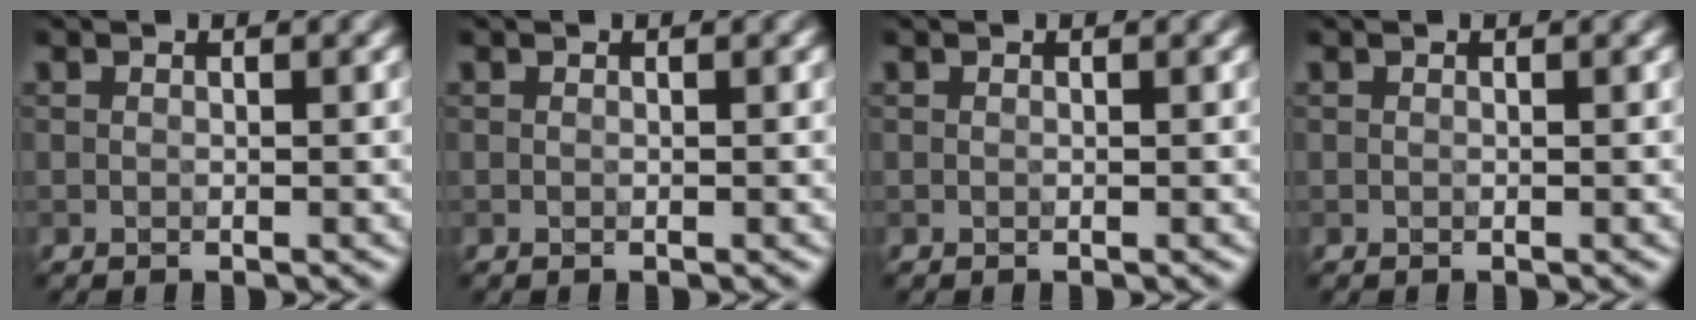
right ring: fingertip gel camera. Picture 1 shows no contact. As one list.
[{"total": 0.0}, {"total": 0.0}, {"total": 0.0}]